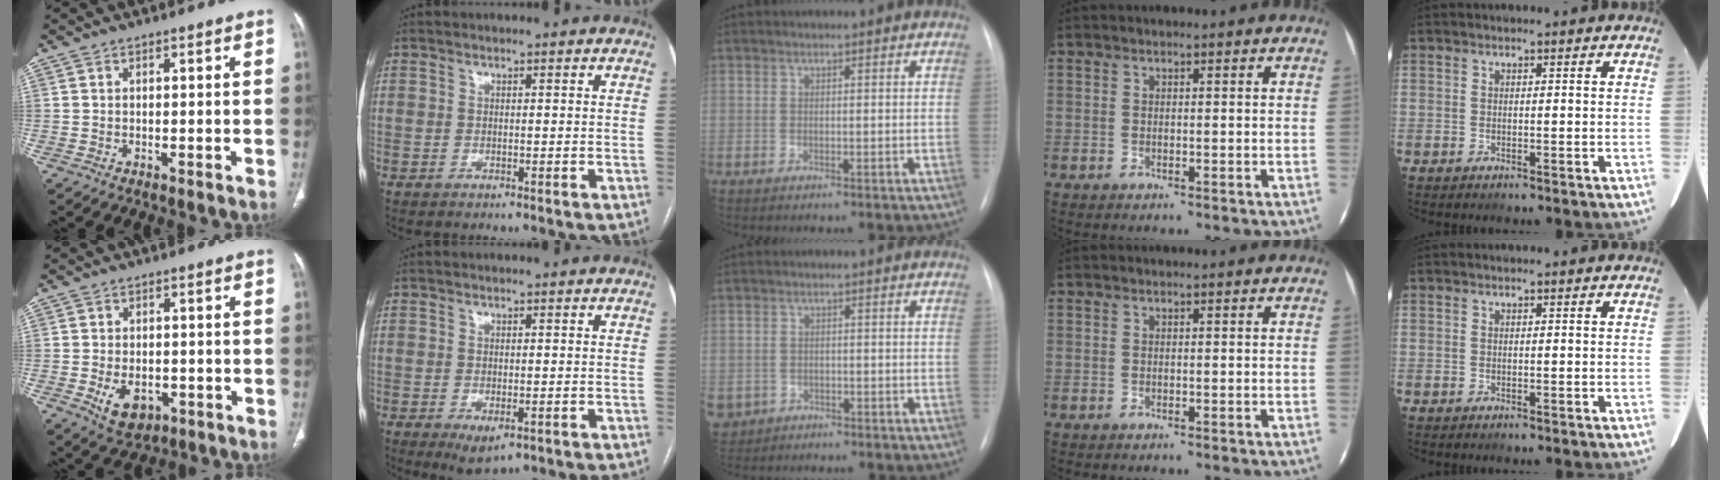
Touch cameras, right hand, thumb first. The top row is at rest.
{"thumb": {"total": 6.3, "force": [-2.1, 4.2, 4.3], "torque": [-0.058, 0.004, -0.021]}, "index": {"total": 3.5, "force": [-1.5, 1.5, 2.8], "torque": [-0.042, -0.007, -0.011]}, "middle": {"total": 5.4, "force": [-2.9, 4.4, 1.0], "torque": [-0.027, 0.003, -0.043]}}